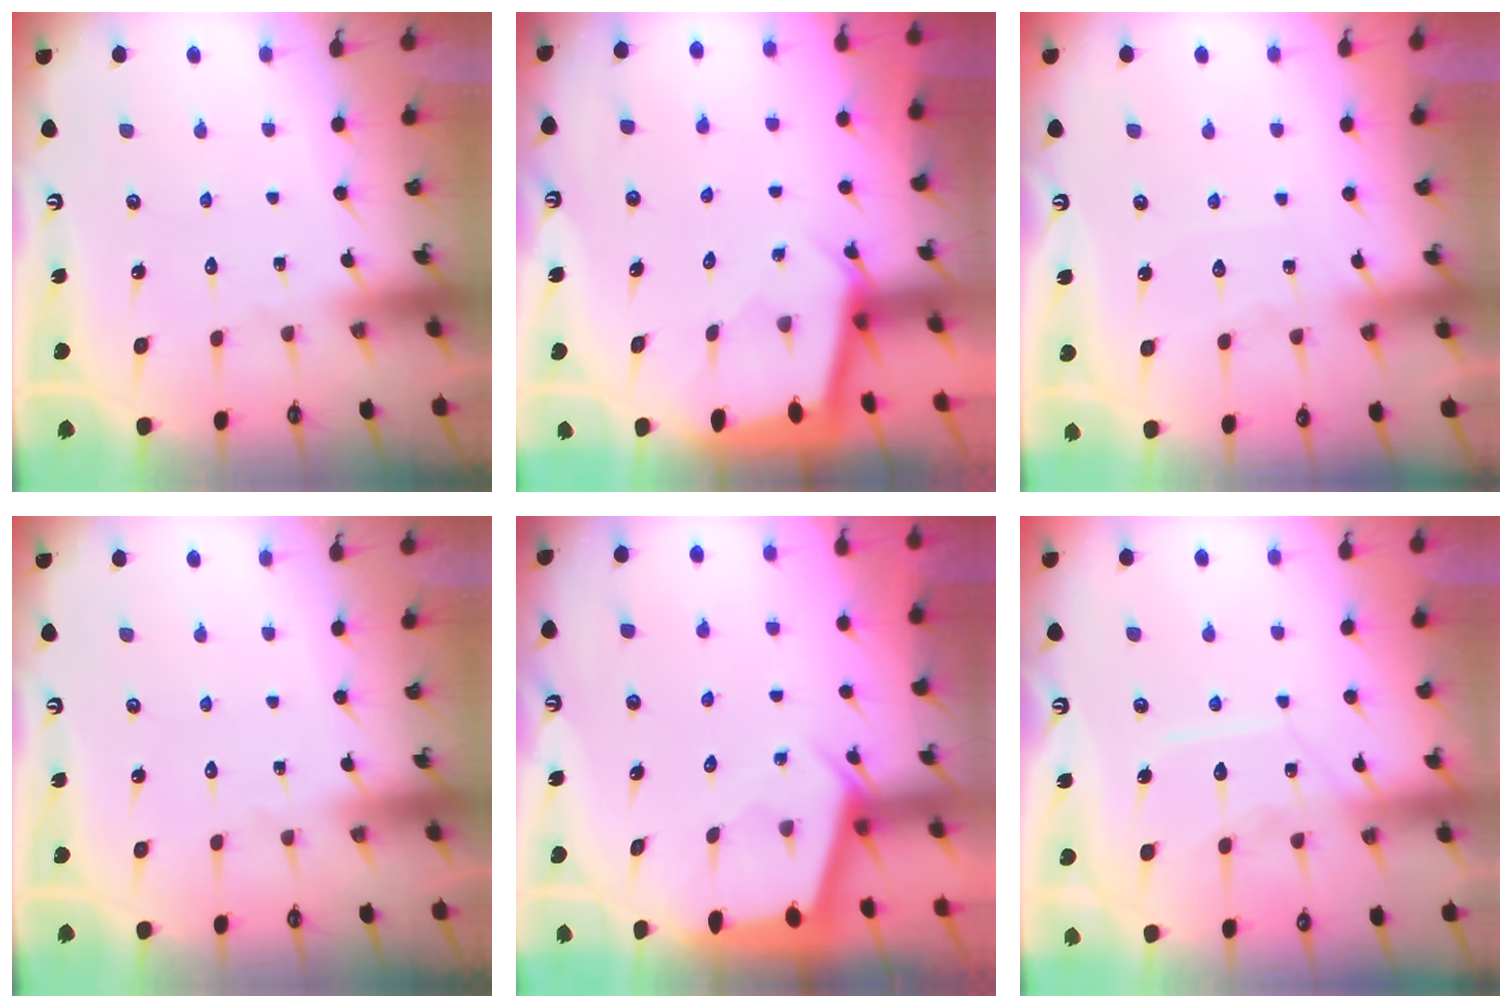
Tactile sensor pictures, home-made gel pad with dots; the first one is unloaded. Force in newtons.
{"total": 2.1, "press": 2.1, "slide": 0.1}
{"total": 5.6, "press": 5.5, "slide": 0.7}
{"total": 0.0}
{"total": 2.2, "press": 2.2, "slide": 0.3}
{"total": 10.2, "press": 10.2, "slide": 1.0}